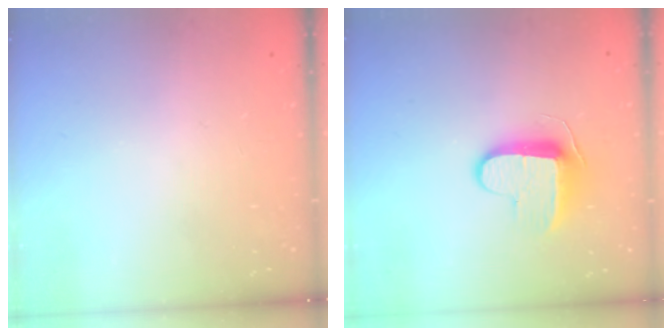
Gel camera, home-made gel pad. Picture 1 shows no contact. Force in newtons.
{"total": 9.2, "press": 9.2, "slide": 0.9}